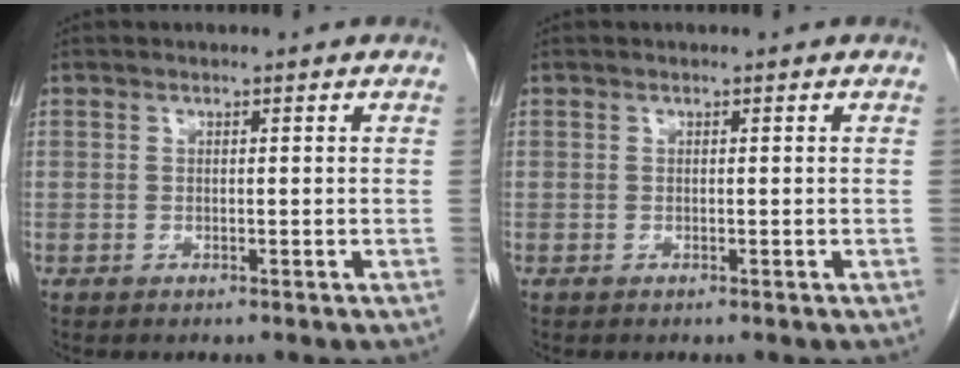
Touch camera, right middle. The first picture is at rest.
{"total": 0.0}